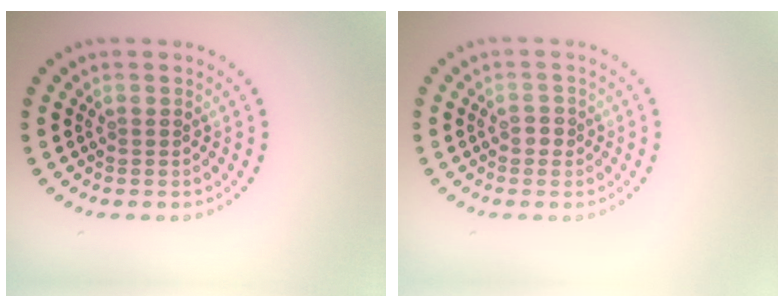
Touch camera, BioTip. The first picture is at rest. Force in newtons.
{"total": 1.1, "press": 1.1, "slide": 0.4}